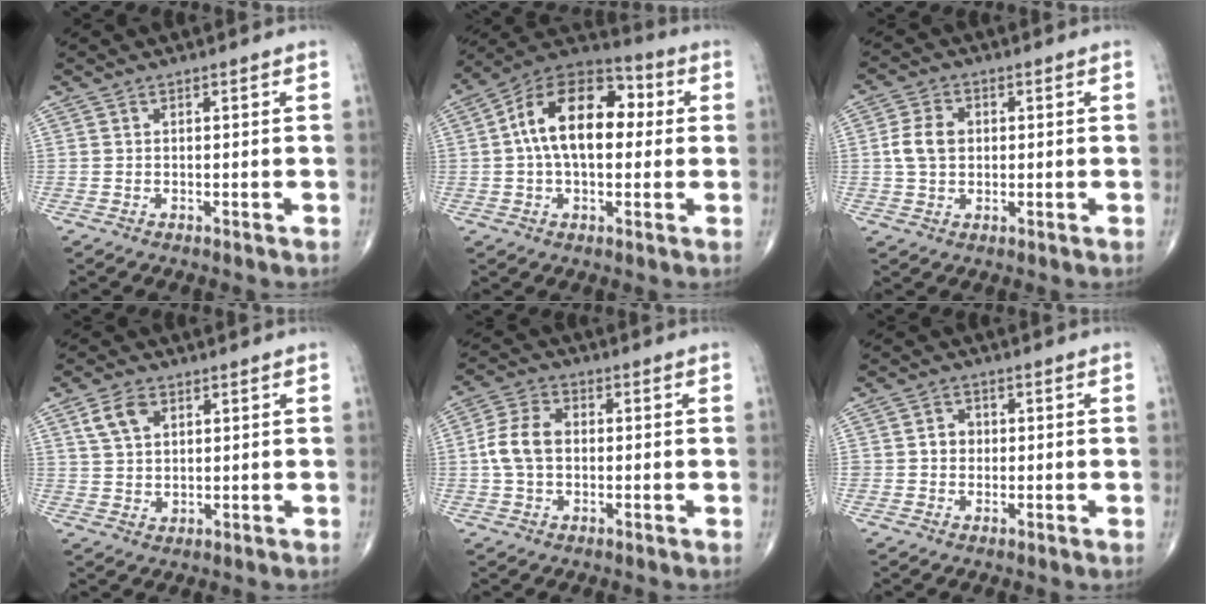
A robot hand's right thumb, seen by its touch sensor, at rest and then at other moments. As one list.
[{"total": 17.2, "force": [2.1, 10.1, 13.7], "torque": [-0.207, 0.036, 0.024]}, {"total": 5.8, "force": [0.4, 4.3, 3.8], "torque": [-0.068, 0.007, 0.005]}, {"total": 5.8, "force": [2.6, 3.7, 3.7], "torque": [-0.059, -0.007, 0.051]}, {"total": 7.6, "force": [-0.1, 5.2, 5.5], "torque": [-0.109, 0.021, -0.009]}, {"total": 3.0, "force": [0.0, 2.8, 1.2], "torque": [0.000, 0.007, -0.005]}]